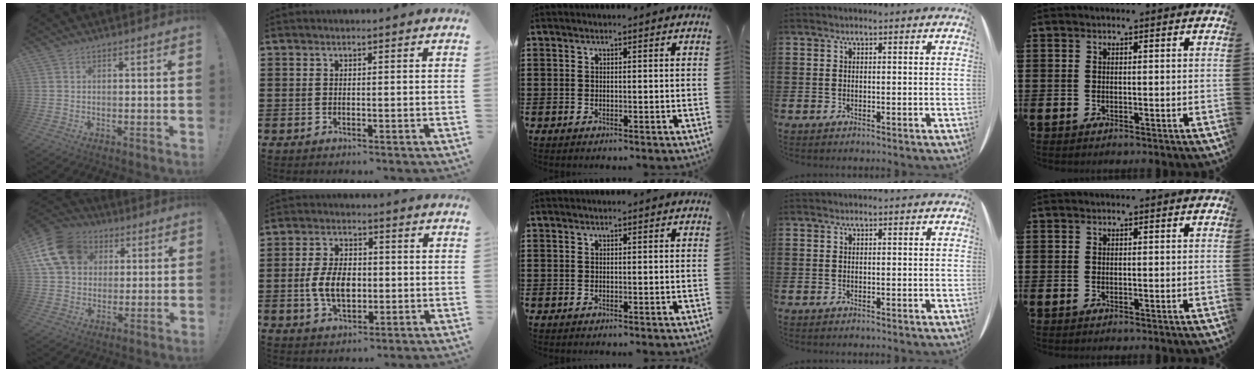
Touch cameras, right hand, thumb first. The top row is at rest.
{"thumb": {"total": 15.5, "force": [5.4, 12.3, 7.8], "torque": [-0.127, -0.010, 0.110]}, "index": {"total": 6.9, "force": [-0.8, 4.1, 5.5], "torque": [-0.113, -0.002, -0.020]}}